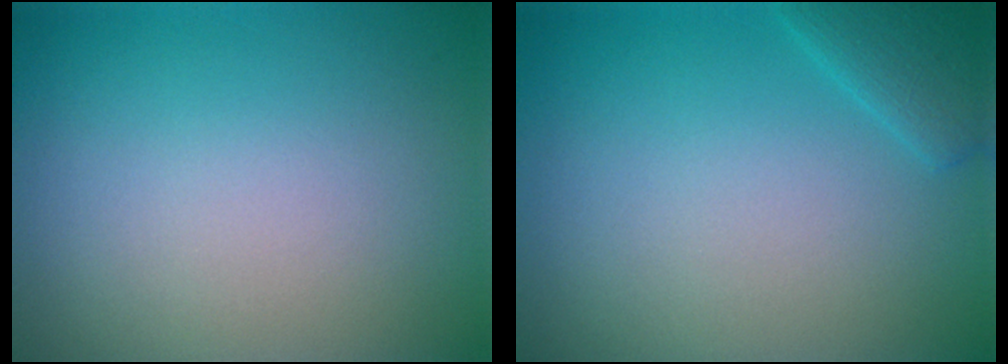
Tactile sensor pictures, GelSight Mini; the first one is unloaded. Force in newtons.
{"total": 2.3, "press": 2.3, "slide": 0.2}